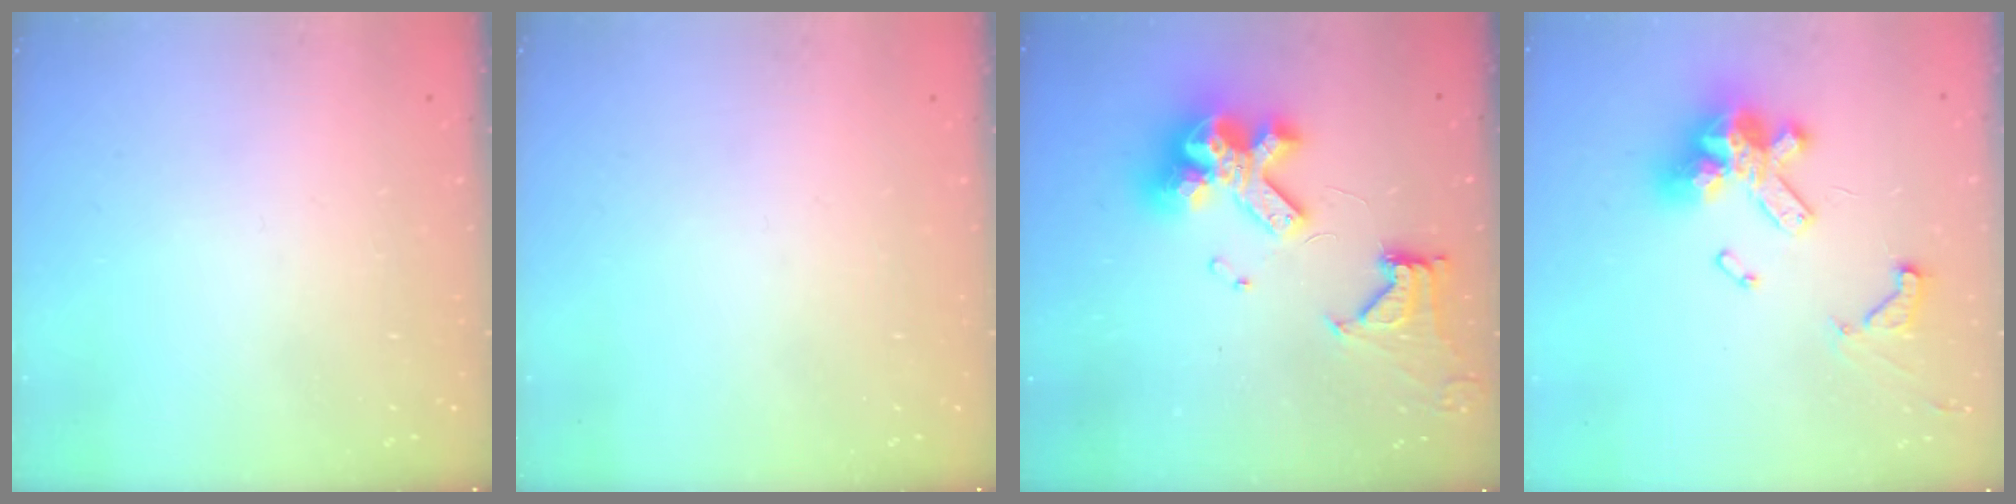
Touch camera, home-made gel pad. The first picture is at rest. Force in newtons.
{"total": 0.0}
{"total": 16.2, "press": 16.1, "slide": 1.8}
{"total": 16.8, "press": 16.7, "slide": 2.2}